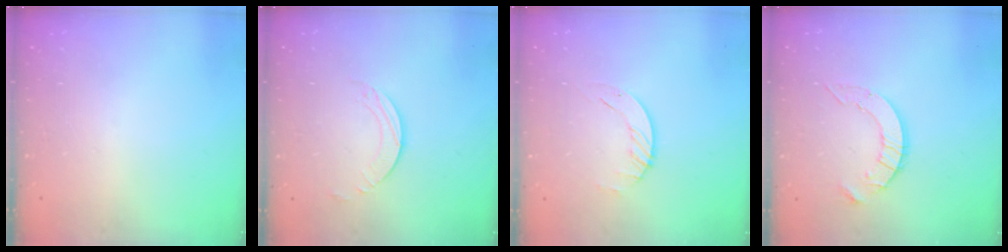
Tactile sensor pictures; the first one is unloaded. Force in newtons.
{"total": 1.7, "press": 1.7, "slide": 0.2}
{"total": 2.3, "press": 2.3, "slide": 0.3}
{"total": 7.0, "press": 7.0, "slide": 0.4}